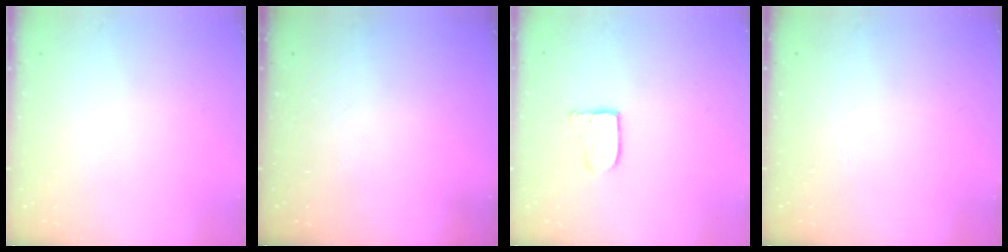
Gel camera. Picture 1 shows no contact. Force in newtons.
{"total": 0.0}
{"total": 5.5, "press": 5.5, "slide": 0.2}
{"total": 0.0}